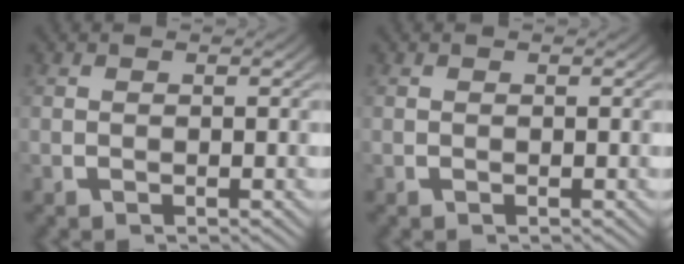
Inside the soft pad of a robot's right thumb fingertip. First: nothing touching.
{"total": 0.0}